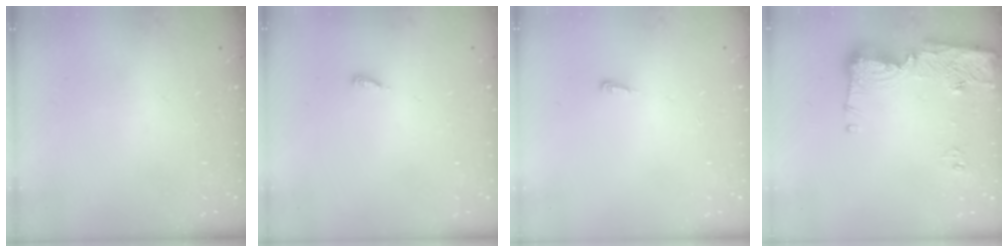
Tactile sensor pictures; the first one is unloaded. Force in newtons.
{"total": 2.9, "press": 2.9, "slide": 0.2}
{"total": 3.3, "press": 3.3, "slide": 0.8}
{"total": 14.7, "press": 14.6, "slide": 1.6}